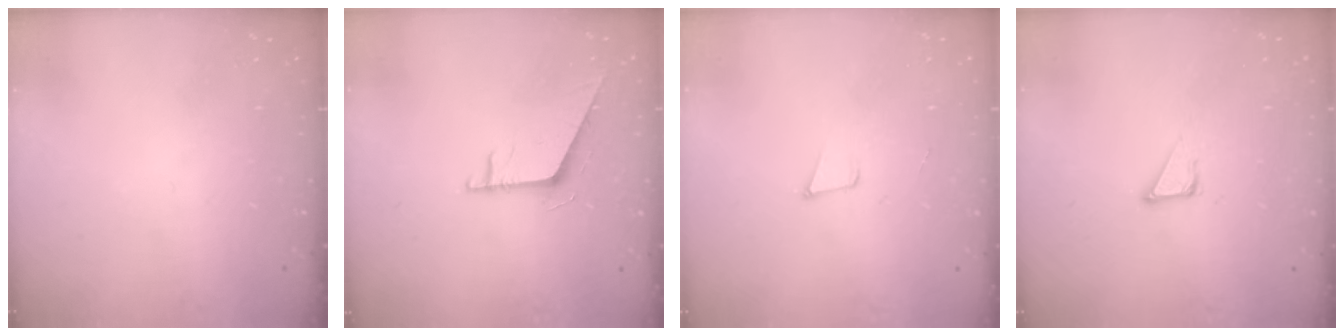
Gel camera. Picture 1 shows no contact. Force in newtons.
{"total": 5.4, "press": 5.4, "slide": 0.5}
{"total": 3.9, "press": 2.9, "slide": 2.6}
{"total": 3.5, "press": 3.5, "slide": 0.2}